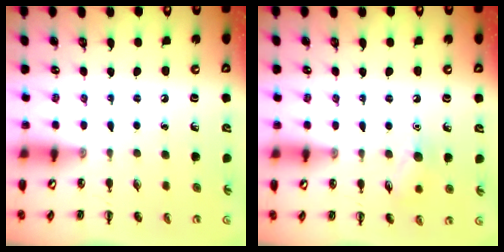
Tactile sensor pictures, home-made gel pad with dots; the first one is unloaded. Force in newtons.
{"total": 7.5, "press": 7.3, "slide": 1.4}